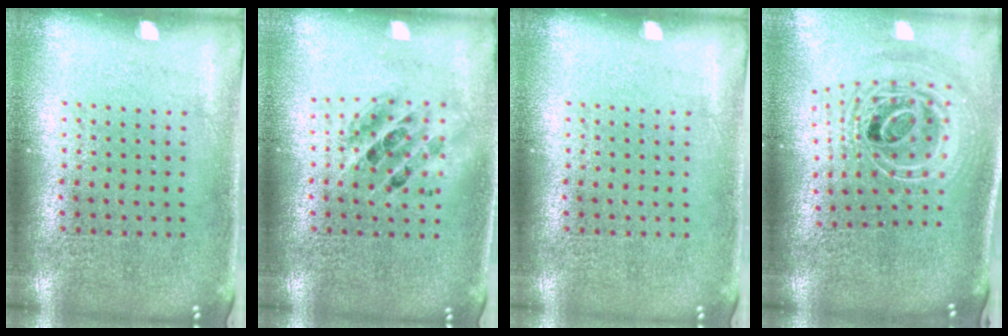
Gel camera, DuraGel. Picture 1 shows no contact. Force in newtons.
{"total": 1.5, "press": 1.3, "slide": 0.7}
{"total": 0.0}
{"total": 2.7, "press": 1.9, "slide": 1.8}